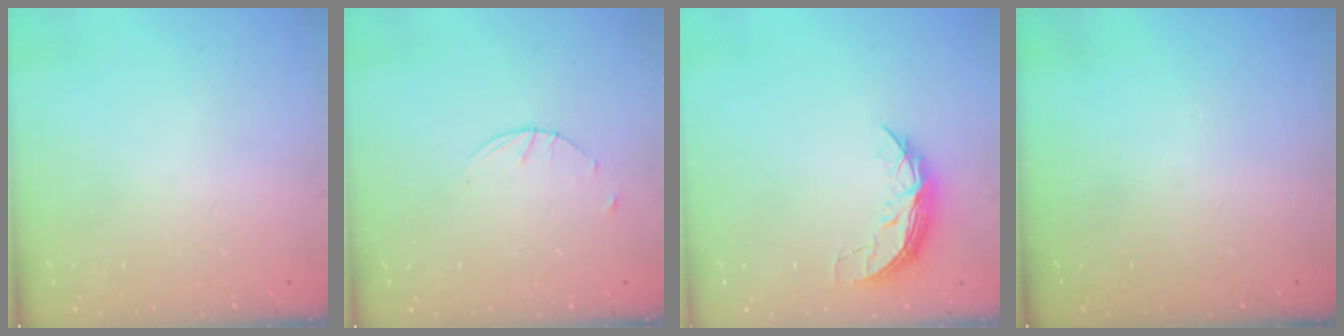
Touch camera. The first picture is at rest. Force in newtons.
{"total": 1.6, "press": 1.6, "slide": 0.2}
{"total": 6.9, "press": 6.9, "slide": 0.5}
{"total": 0.0}